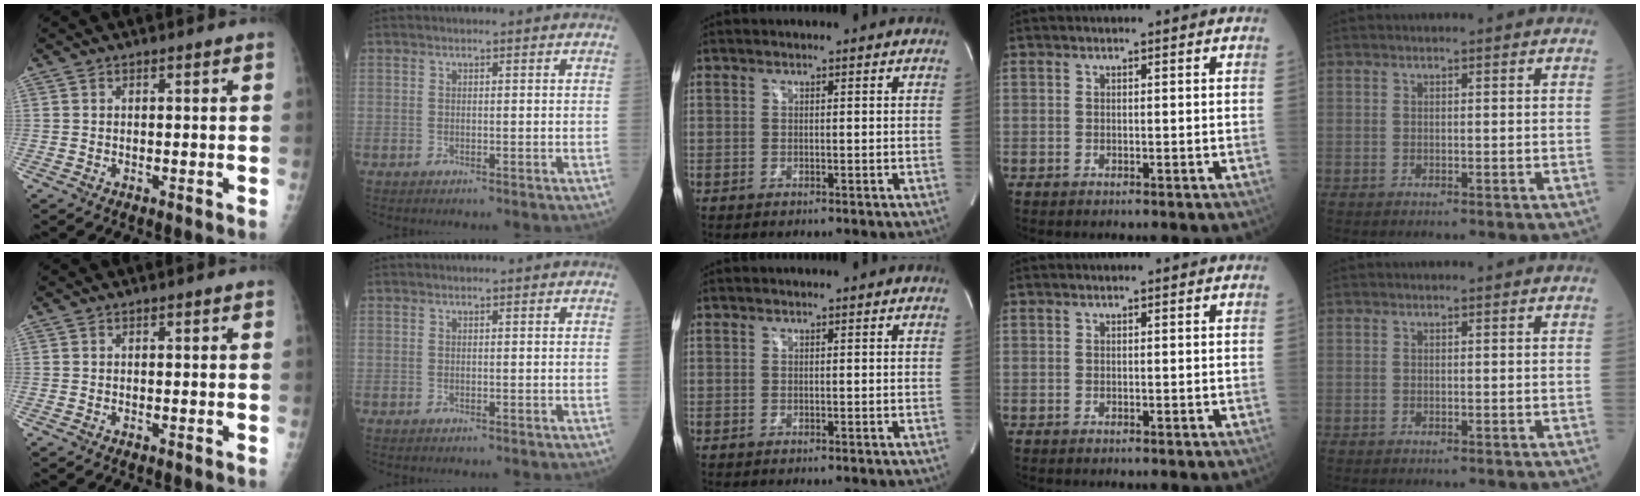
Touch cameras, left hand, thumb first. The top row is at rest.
{}